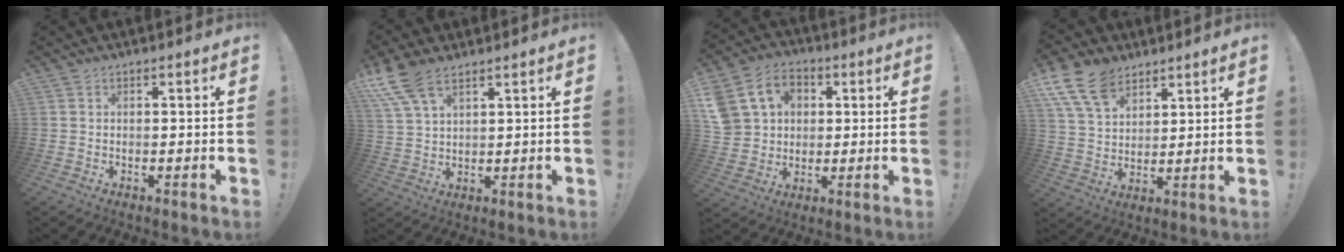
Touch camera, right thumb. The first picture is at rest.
{"total": 9.7, "force": [6.4, 4.4, 5.8], "torque": [-0.118, -0.015, 0.128]}
{"total": 14.7, "force": [4.0, 12.4, 6.8], "torque": [-0.114, -0.004, 0.085]}
{"total": 13.5, "force": [8.6, 8.2, 6.4], "torque": [-0.121, -0.039, 0.168]}